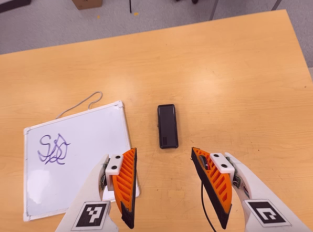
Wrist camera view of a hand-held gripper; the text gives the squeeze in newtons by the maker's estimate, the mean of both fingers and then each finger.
{"total": 0.0}